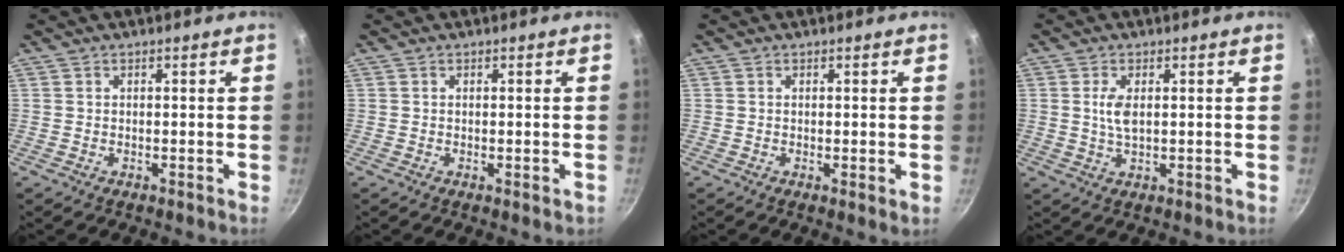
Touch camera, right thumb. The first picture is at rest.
{"total": 1.1, "force": [-0.3, 0.3, 1.0], "torque": [-0.011, -0.003, -0.002]}
{"total": 1.2, "force": [0.0, 0.2, 1.2], "torque": [-0.023, -0.007, 0.000]}
{"total": 3.8, "force": [0.7, 1.7, 3.3], "torque": [-0.073, -0.004, 0.017]}